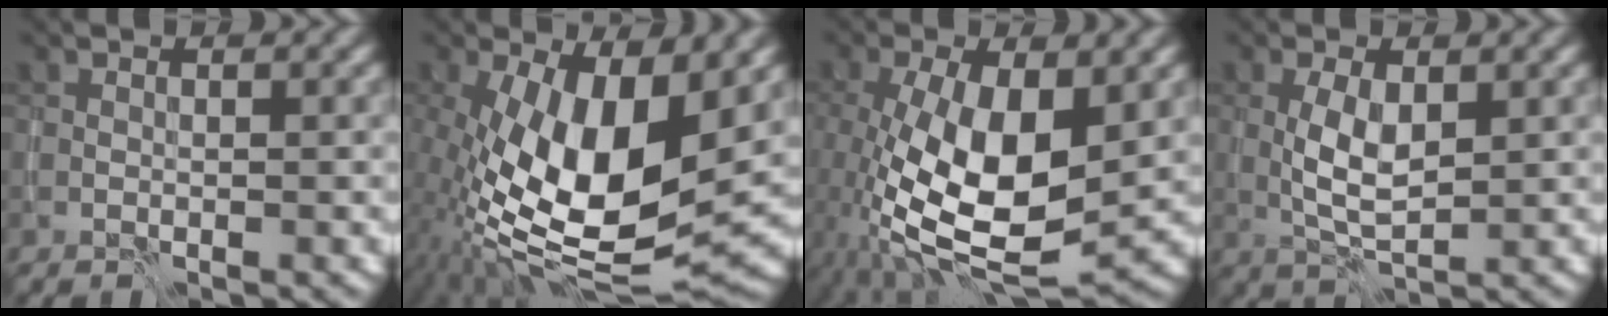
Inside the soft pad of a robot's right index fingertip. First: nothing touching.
{"total": 14.3, "force": [-0.6, 6.6, 12.7], "torque": [-0.234, -0.012, -0.015]}
{"total": 12.1, "force": [-1.4, 5.3, 10.7], "torque": [-0.208, -0.015, -0.027]}
{"total": 3.7, "force": [0.2, 1.5, 3.4], "torque": [-0.074, 0.001, 0.007]}